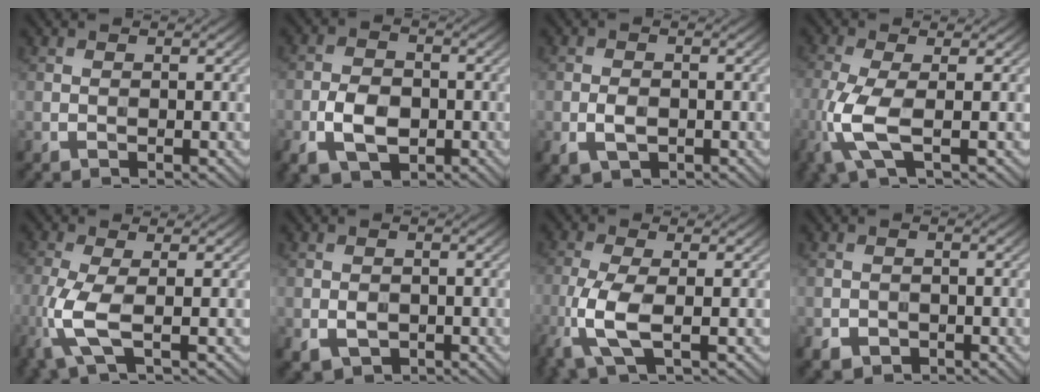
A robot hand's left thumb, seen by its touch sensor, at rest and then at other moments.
{"total": 6.0, "force": [-2.2, 3.9, 4.1], "torque": [-0.084, -0.008, -0.045]}
{"total": 3.0, "force": [-1.0, 1.9, 2.1], "torque": [-0.045, -0.008, -0.019]}
{"total": 6.1, "force": [-1.7, 1.8, 5.6], "torque": [-0.141, -0.003, -0.045]}
{"total": 5.5, "force": [-1.5, 1.5, 5.1], "torque": [-0.128, -0.002, -0.039]}
{"total": 2.6, "force": [-0.8, 1.9, 1.5], "torque": [-0.031, -0.010, -0.015]}
{"total": 6.3, "force": [-1.9, 2.1, 5.7], "torque": [-0.136, -0.001, -0.046]}
{"total": 2.2, "force": [-1.2, 1.6, 0.8], "torque": [-0.015, -0.009, -0.023]}